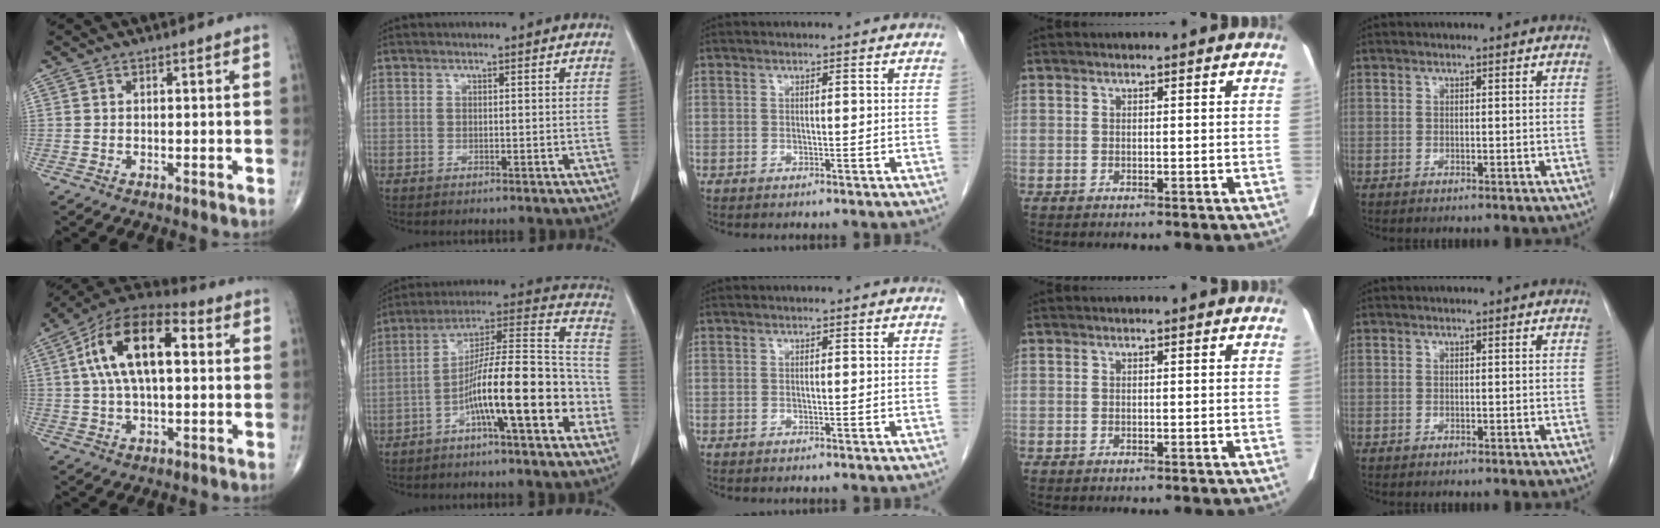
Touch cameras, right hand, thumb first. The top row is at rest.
{"thumb": {"total": 17.7, "force": [3.6, 8.6, 15.1], "torque": [-0.262, 0.029, 0.053]}, "index": {"total": 17.4, "force": [-6.5, 2.6, 15.9], "torque": [-0.252, 0.027, -0.108]}}